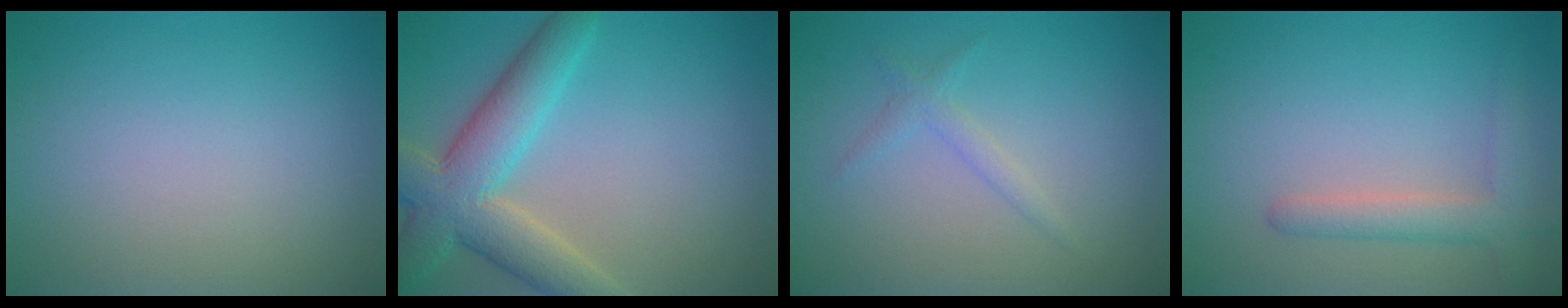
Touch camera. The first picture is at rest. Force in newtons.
{"total": 7.1, "press": 7.1, "slide": 0.6}
{"total": 1.3, "press": 1.3, "slide": 0.0}
{"total": 2.9, "press": 2.9, "slide": 0.2}